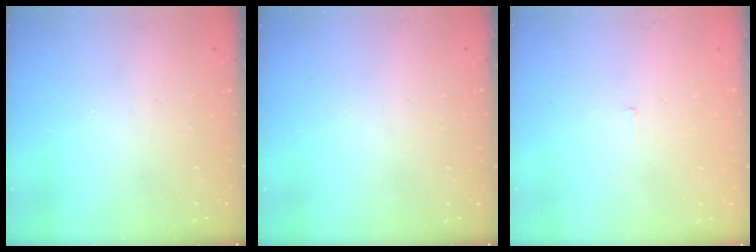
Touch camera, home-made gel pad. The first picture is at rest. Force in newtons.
{"total": 0.0}
{"total": 1.9, "press": 1.9, "slide": 0.1}